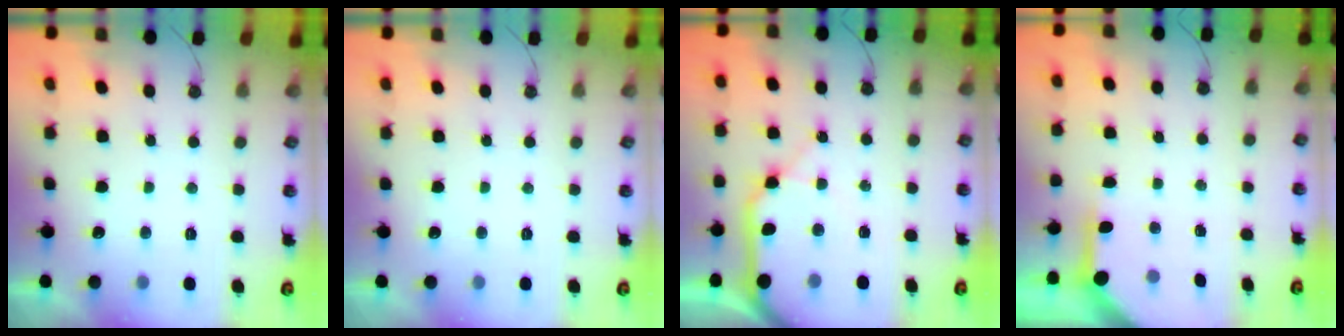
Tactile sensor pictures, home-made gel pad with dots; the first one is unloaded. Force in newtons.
{"total": 0.0}
{"total": 13.4, "press": 13.3, "slide": 1.7}
{"total": 3.9, "press": 3.9, "slide": 0.4}